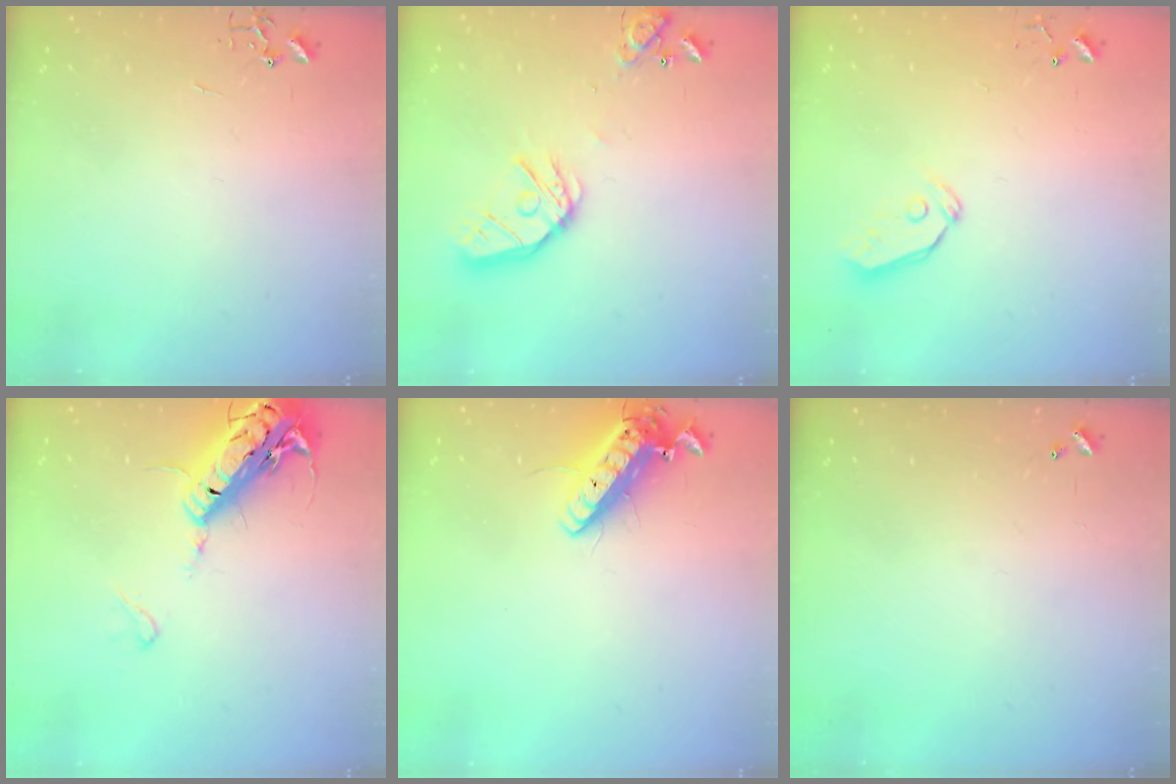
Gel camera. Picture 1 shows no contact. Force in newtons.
{"total": 15.4, "press": 15.3, "slide": 2.1}
{"total": 4.8, "press": 4.8, "slide": 0.4}
{"total": 20.3, "press": 19.9, "slide": 3.9}
{"total": 14.4, "press": 14.1, "slide": 2.7}
{"total": 0.0}